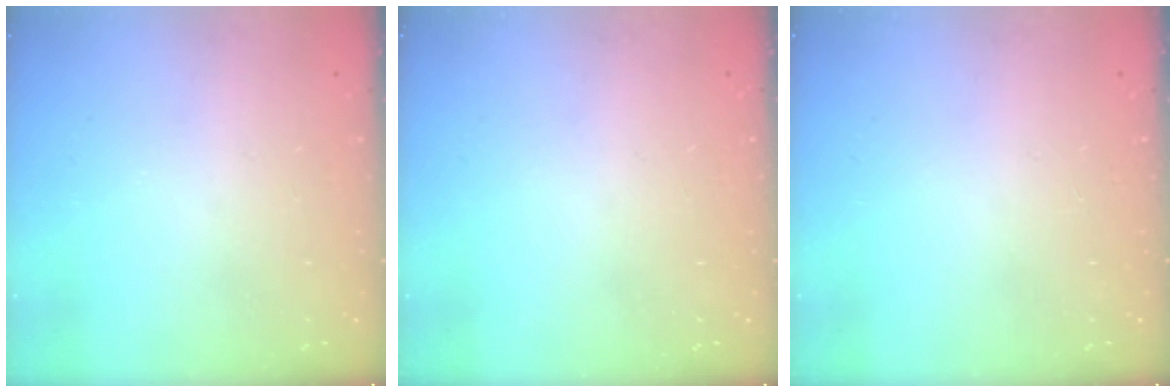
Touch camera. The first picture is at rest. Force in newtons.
{"total": 0.0}
{"total": 0.0}